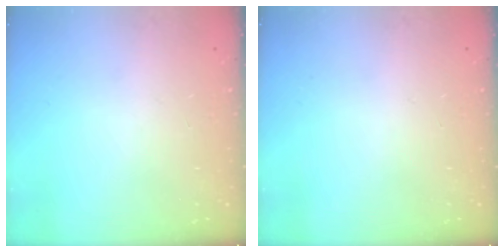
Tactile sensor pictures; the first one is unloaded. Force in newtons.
{"total": 0.0}